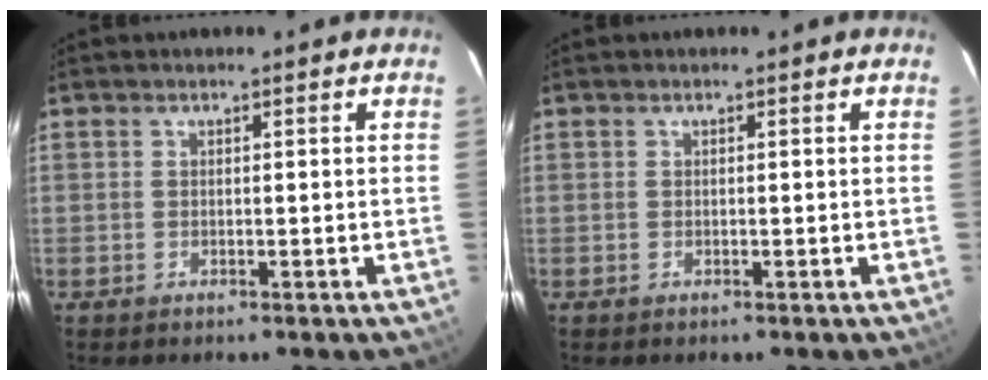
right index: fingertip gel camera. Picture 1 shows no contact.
{"total": 0.0}